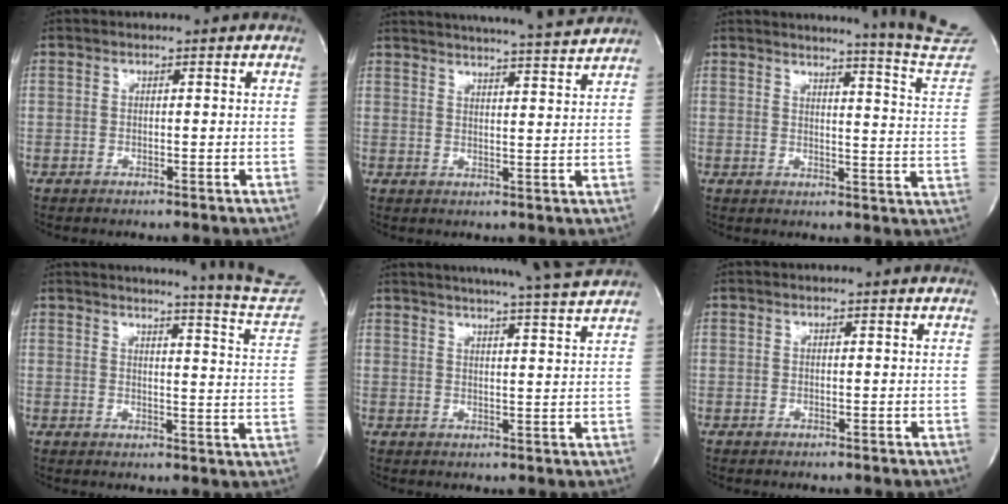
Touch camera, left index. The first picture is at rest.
{"total": 16.0, "force": [14.9, -0.3, 5.6], "torque": [-0.096, -0.019, 0.195]}
{"total": 15.9, "force": [15.1, -2.4, 4.4], "torque": [-0.064, -0.139, 0.157]}
{"total": 16.3, "force": [15.7, -1.8, 4.0], "torque": [-0.060, -0.126, 0.164]}
{"total": 16.6, "force": [14.7, -2.0, 7.6], "torque": [-0.133, -0.025, 0.193]}
{"total": 1.2, "force": [1.1, -0.2, 0.3], "torque": [-0.015, -0.001, 0.011]}